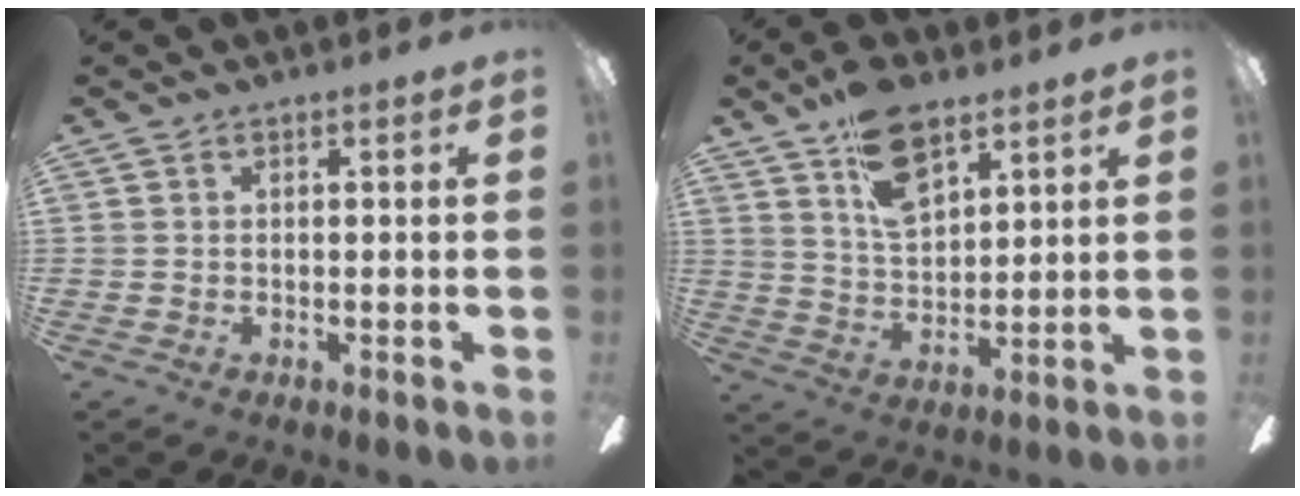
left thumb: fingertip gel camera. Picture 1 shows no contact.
{"total": 12.4, "force": [8.2, 6.1, 7.1], "torque": [-0.117, -0.033, 0.148]}